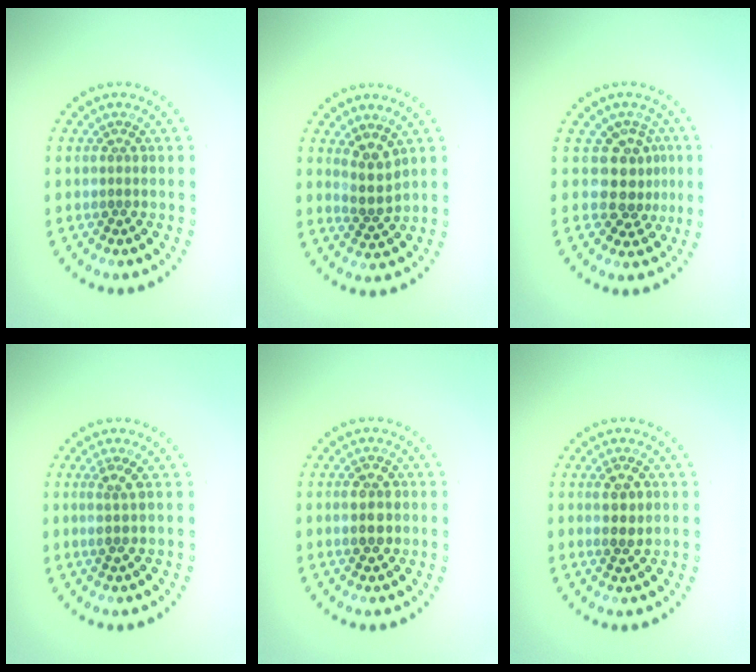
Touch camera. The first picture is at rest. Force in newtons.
{"total": 2.4, "press": 1.8, "slide": 1.7}
{"total": 3.1, "press": 2.4, "slide": 2.0}
{"total": 1.6, "press": 1.2, "slide": 1.0}
{"total": 2.4, "press": 2.4, "slide": 0.3}
{"total": 2.3, "press": 2.2, "slide": 0.5}